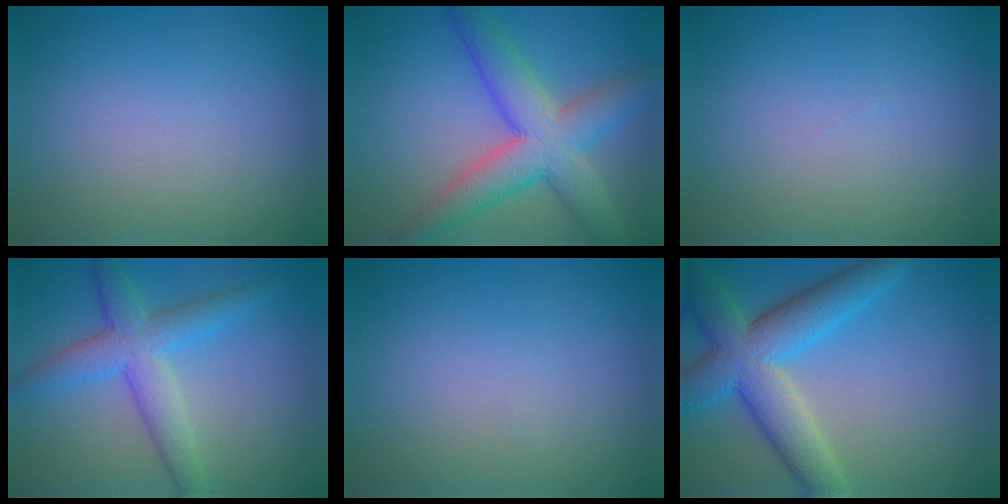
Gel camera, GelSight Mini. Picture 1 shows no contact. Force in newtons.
{"total": 7.3, "press": 7.3, "slide": 0.4}
{"total": 0.0}
{"total": 4.8, "press": 4.8, "slide": 0.2}
{"total": 0.0}
{"total": 8.2, "press": 8.2, "slide": 0.5}